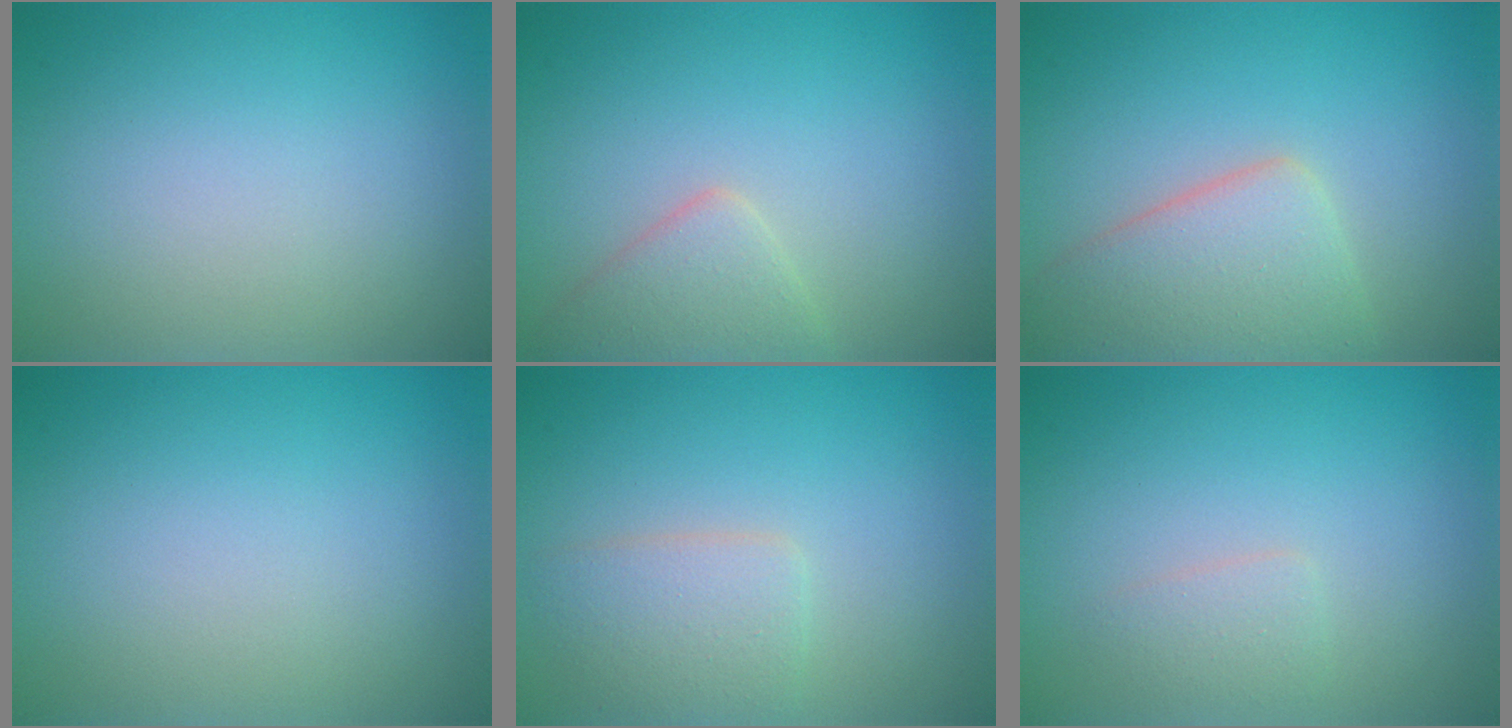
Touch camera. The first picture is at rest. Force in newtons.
{"total": 2.8, "press": 2.8, "slide": 0.2}
{"total": 5.4, "press": 5.4, "slide": 0.4}
{"total": 0.0}
{"total": 2.8, "press": 2.8, "slide": 0.0}
{"total": 1.2, "press": 1.2, "slide": 0.1}